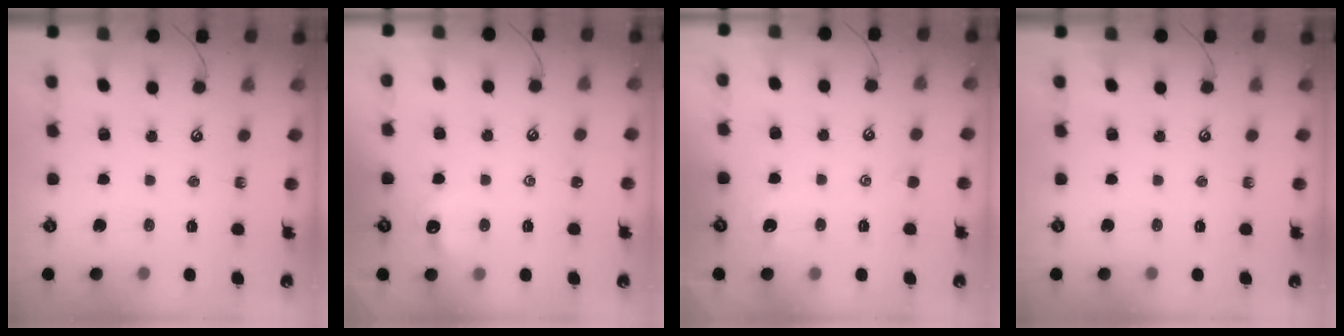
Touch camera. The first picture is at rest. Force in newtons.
{"total": 2.0, "press": 2.0, "slide": 0.3}
{"total": 0.6, "press": 0.2, "slide": 0.6}
{"total": 0.0}